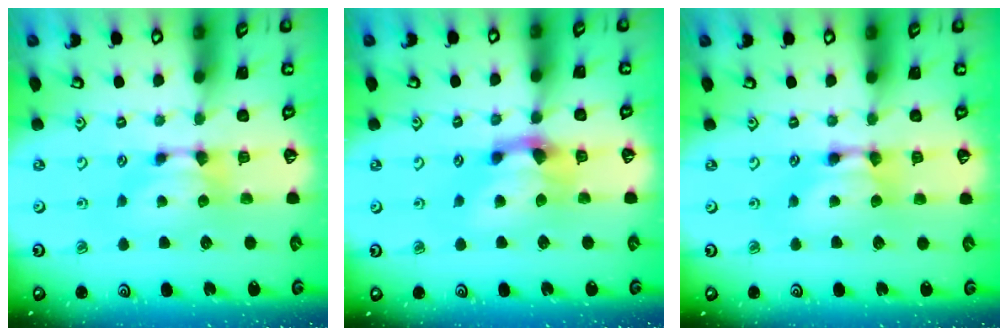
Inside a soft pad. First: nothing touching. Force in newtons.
{"total": 3.0, "press": 2.4, "slide": 1.8}
{"total": 2.0, "press": 2.0, "slide": 0.1}